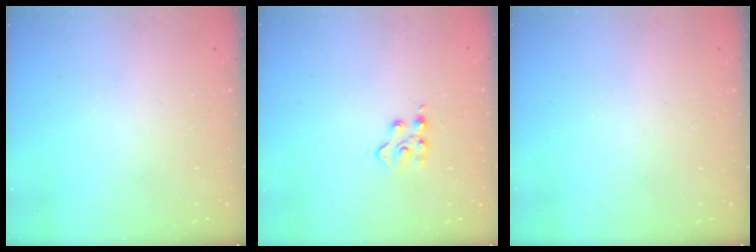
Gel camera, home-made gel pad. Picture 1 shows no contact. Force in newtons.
{"total": 4.6, "press": 4.5, "slide": 0.6}
{"total": 0.0}